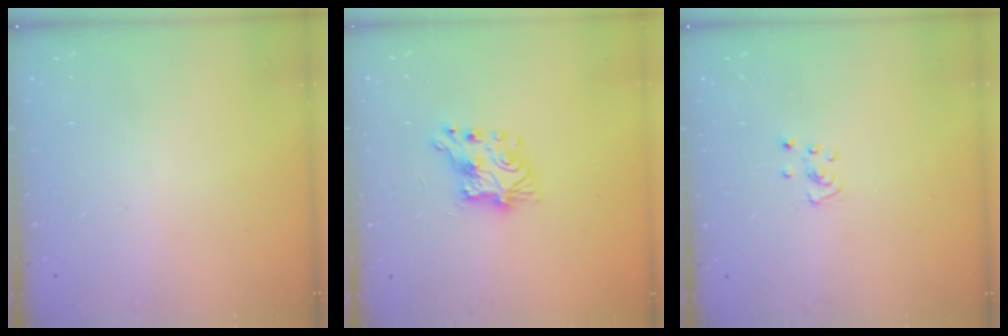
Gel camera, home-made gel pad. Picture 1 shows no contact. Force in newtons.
{"total": 7.5, "press": 7.5, "slide": 0.4}
{"total": 3.3, "press": 3.3, "slide": 0.3}